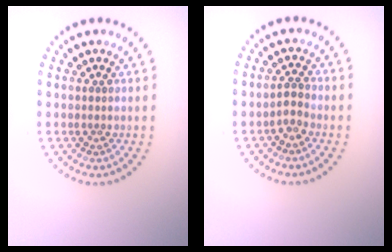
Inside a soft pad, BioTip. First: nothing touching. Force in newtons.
{"total": 1.5, "press": 1.2, "slide": 0.9}